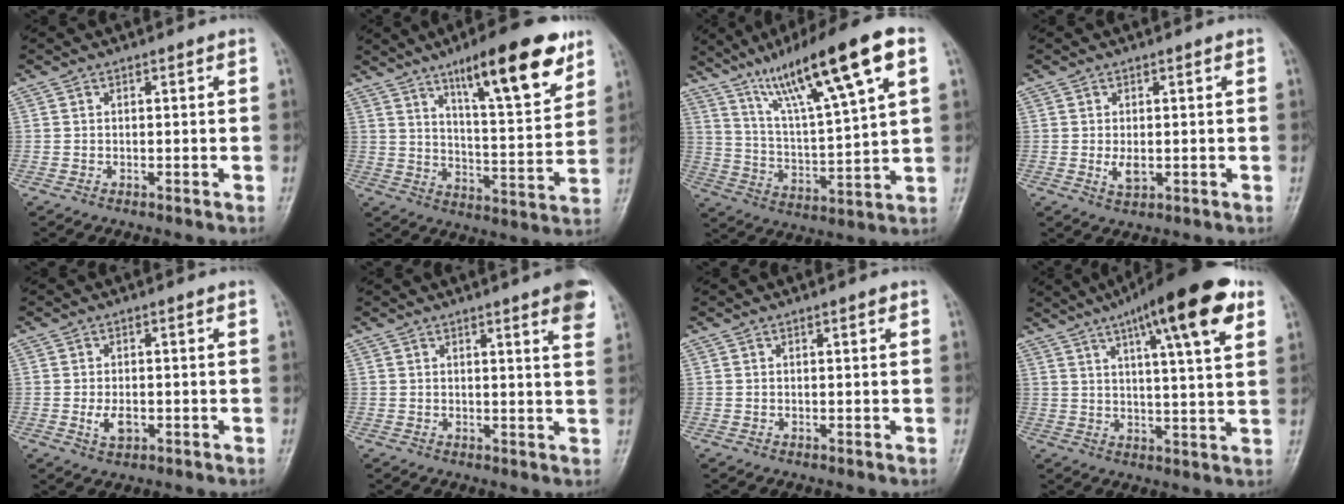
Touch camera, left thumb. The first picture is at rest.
{"total": 18.5, "force": [11.2, 4.5, 14.0], "torque": [-0.183, -0.055, 0.177]}
{"total": 20.4, "force": [10.8, 3.1, 17.0], "torque": [-0.273, -0.017, 0.192]}
{"total": 2.8, "force": [-0.2, 1.3, 2.5], "torque": [-0.043, -0.005, 0.002]}
{"total": 3.2, "force": [-0.6, 1.7, 2.6], "torque": [-0.046, 0.000, -0.007]}
{"total": 6.5, "force": [4.0, 0.5, 5.1], "torque": [-0.055, -0.013, 0.043]}
{"total": 0.8, "force": [0.4, 0.1, 0.6], "torque": [-0.010, 0.000, 0.006]}
{"total": 17.7, "force": [9.2, 3.7, 14.7], "torque": [-0.204, -0.017, 0.132]}